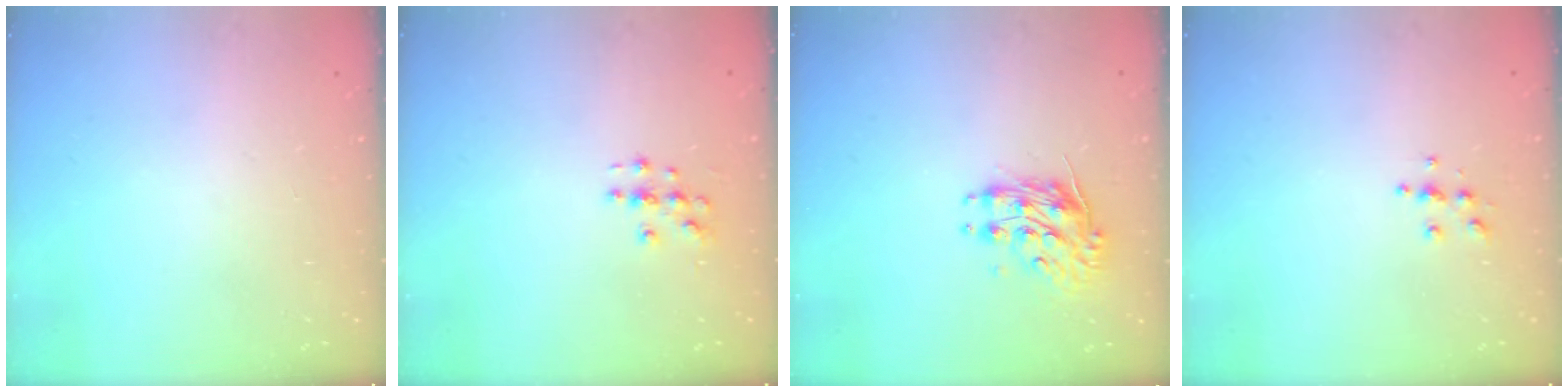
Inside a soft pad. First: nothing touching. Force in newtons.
{"total": 3.1, "press": 3.1, "slide": 0.2}
{"total": 8.9, "press": 8.9, "slide": 0.3}
{"total": 4.9, "press": 4.9, "slide": 0.5}